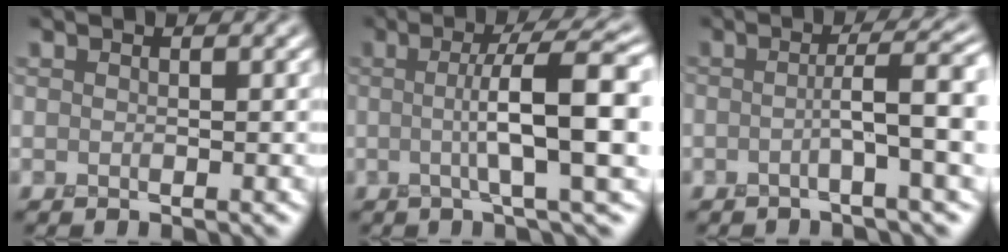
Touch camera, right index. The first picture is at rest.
{"total": 8.8, "force": [0.2, 1.7, 8.7], "torque": [-0.116, 0.007, 0.001]}
{"total": 5.1, "force": [-0.7, 0.7, 5.0], "torque": [-0.074, 0.015, -0.025]}